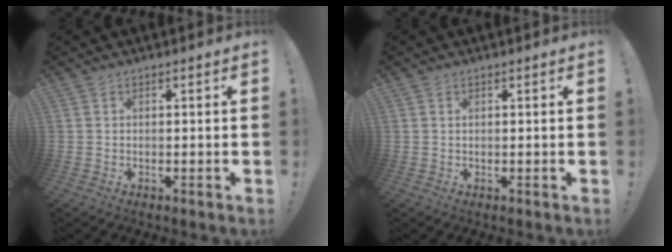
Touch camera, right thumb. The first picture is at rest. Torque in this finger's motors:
{"motor_torque": [-0.28, -0.30, -0.02, 0.11, 0.02]}